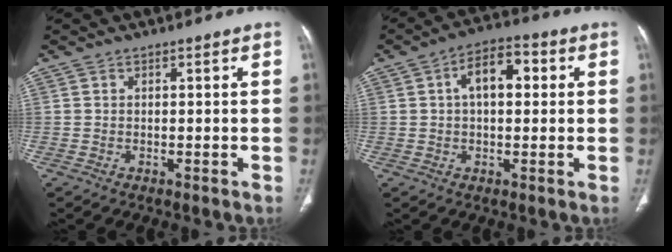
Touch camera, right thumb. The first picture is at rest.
{"total": 8.3, "force": [1.7, 4.6, 6.7], "torque": [-0.092, 0.021, 0.019]}